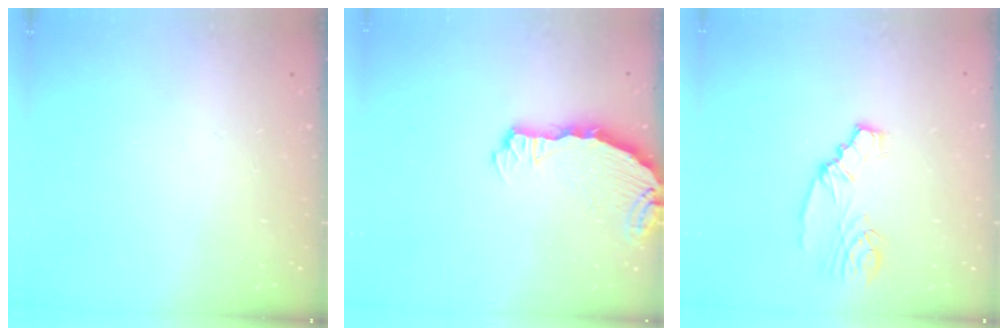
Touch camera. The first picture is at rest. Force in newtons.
{"total": 5.2, "press": 4.9, "slide": 1.8}
{"total": 4.4, "press": 4.4, "slide": 0.3}